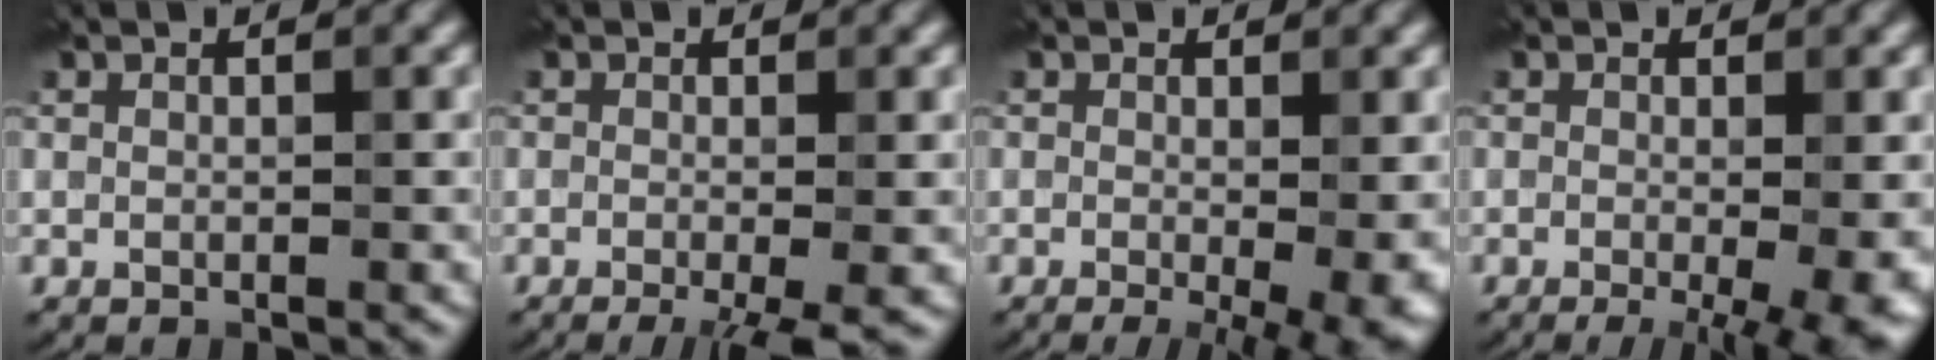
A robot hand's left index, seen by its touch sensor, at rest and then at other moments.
{"total": 3.7, "force": [-1.5, 0.9, 3.3], "torque": [-0.042, -0.009, -0.024]}
{"total": 6.3, "force": [-1.6, 2.0, 5.8], "torque": [-0.055, -0.012, -0.012]}
{"total": 7.1, "force": [-2.0, 2.3, 6.4], "torque": [-0.057, -0.009, -0.022]}